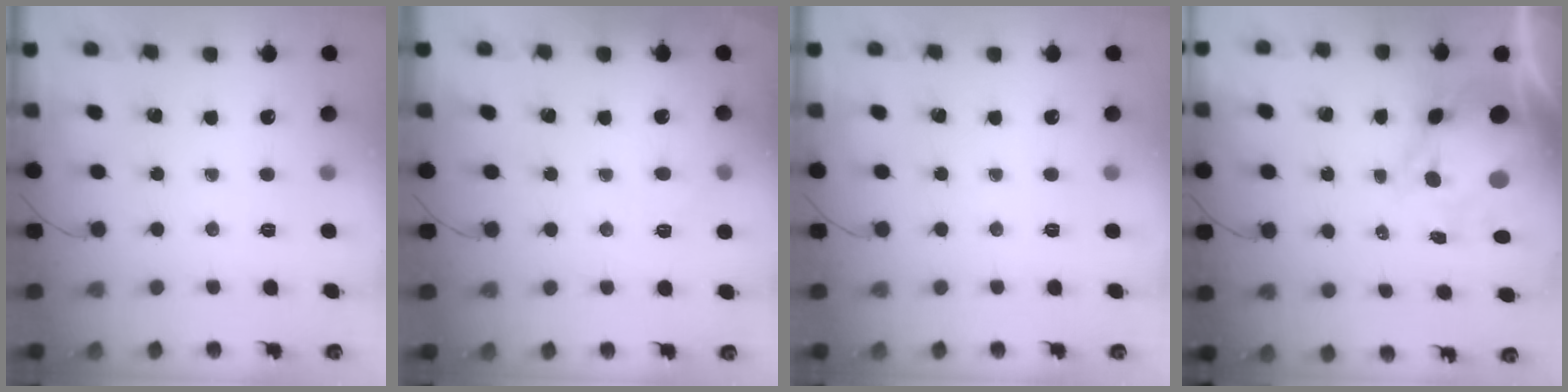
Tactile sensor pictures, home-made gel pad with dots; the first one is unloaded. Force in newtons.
{"total": 6.3, "press": 6.1, "slide": 1.5}
{"total": 0.0}
{"total": 13.3, "press": 12.9, "slide": 3.1}